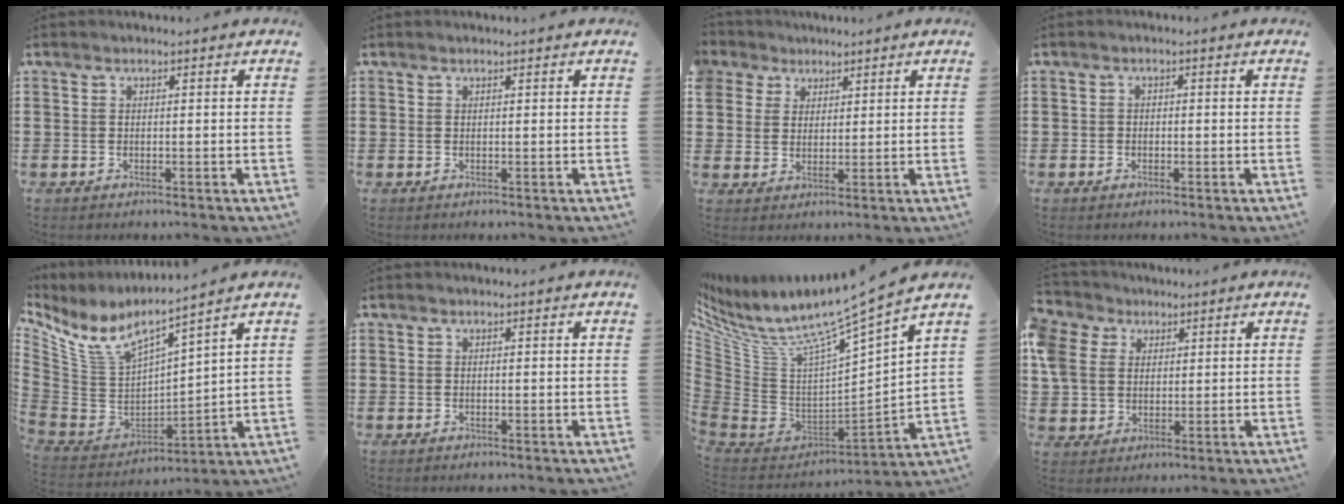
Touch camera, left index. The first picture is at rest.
{"total": 0.0}
{"total": 4.2, "force": [2.4, 3.4, 0.1], "torque": [-0.025, 0.014, 0.044]}
{"total": 0.9, "force": [-0.3, 0.8, 0.2], "torque": [-0.008, 0.002, -0.007]}
{"total": 7.9, "force": [6.0, 2.1, 4.6], "torque": [-0.120, -0.045, 0.103]}
{"total": 0.0}
{"total": 9.1, "force": [7.3, 0.5, 5.5], "torque": [-0.128, -0.067, 0.112]}
{"total": 7.0, "force": [2.8, 6.0, 2.4], "torque": [-0.091, 0.018, 0.051]}